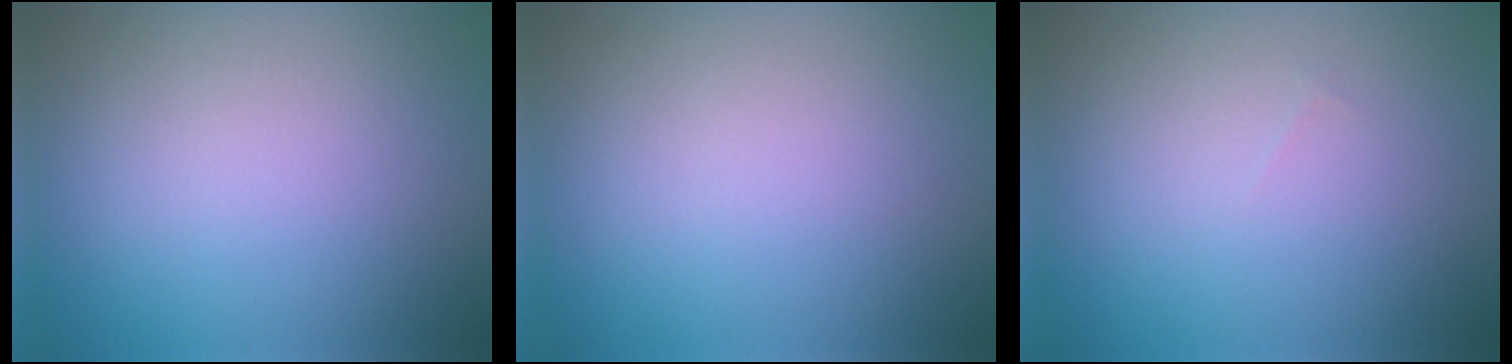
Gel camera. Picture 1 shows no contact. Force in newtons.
{"total": 0.0}
{"total": 0.0}